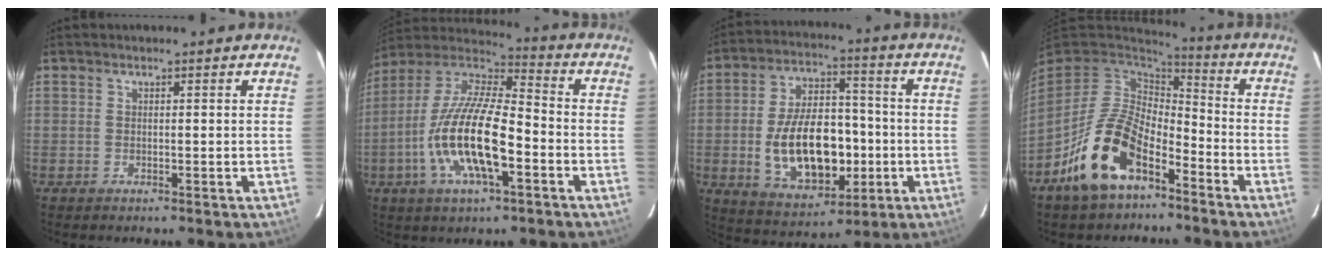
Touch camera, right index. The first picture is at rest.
{"total": 18.6, "force": [-5.9, 6.0, 16.6], "torque": [-0.331, -0.013, -0.119]}
{"total": 17.5, "force": [-3.2, 10.1, 13.9], "torque": [-0.269, 0.011, -0.029]}
{"total": 15.6, "force": [-8.4, 8.0, 10.4], "torque": [-0.214, -0.004, -0.154]}